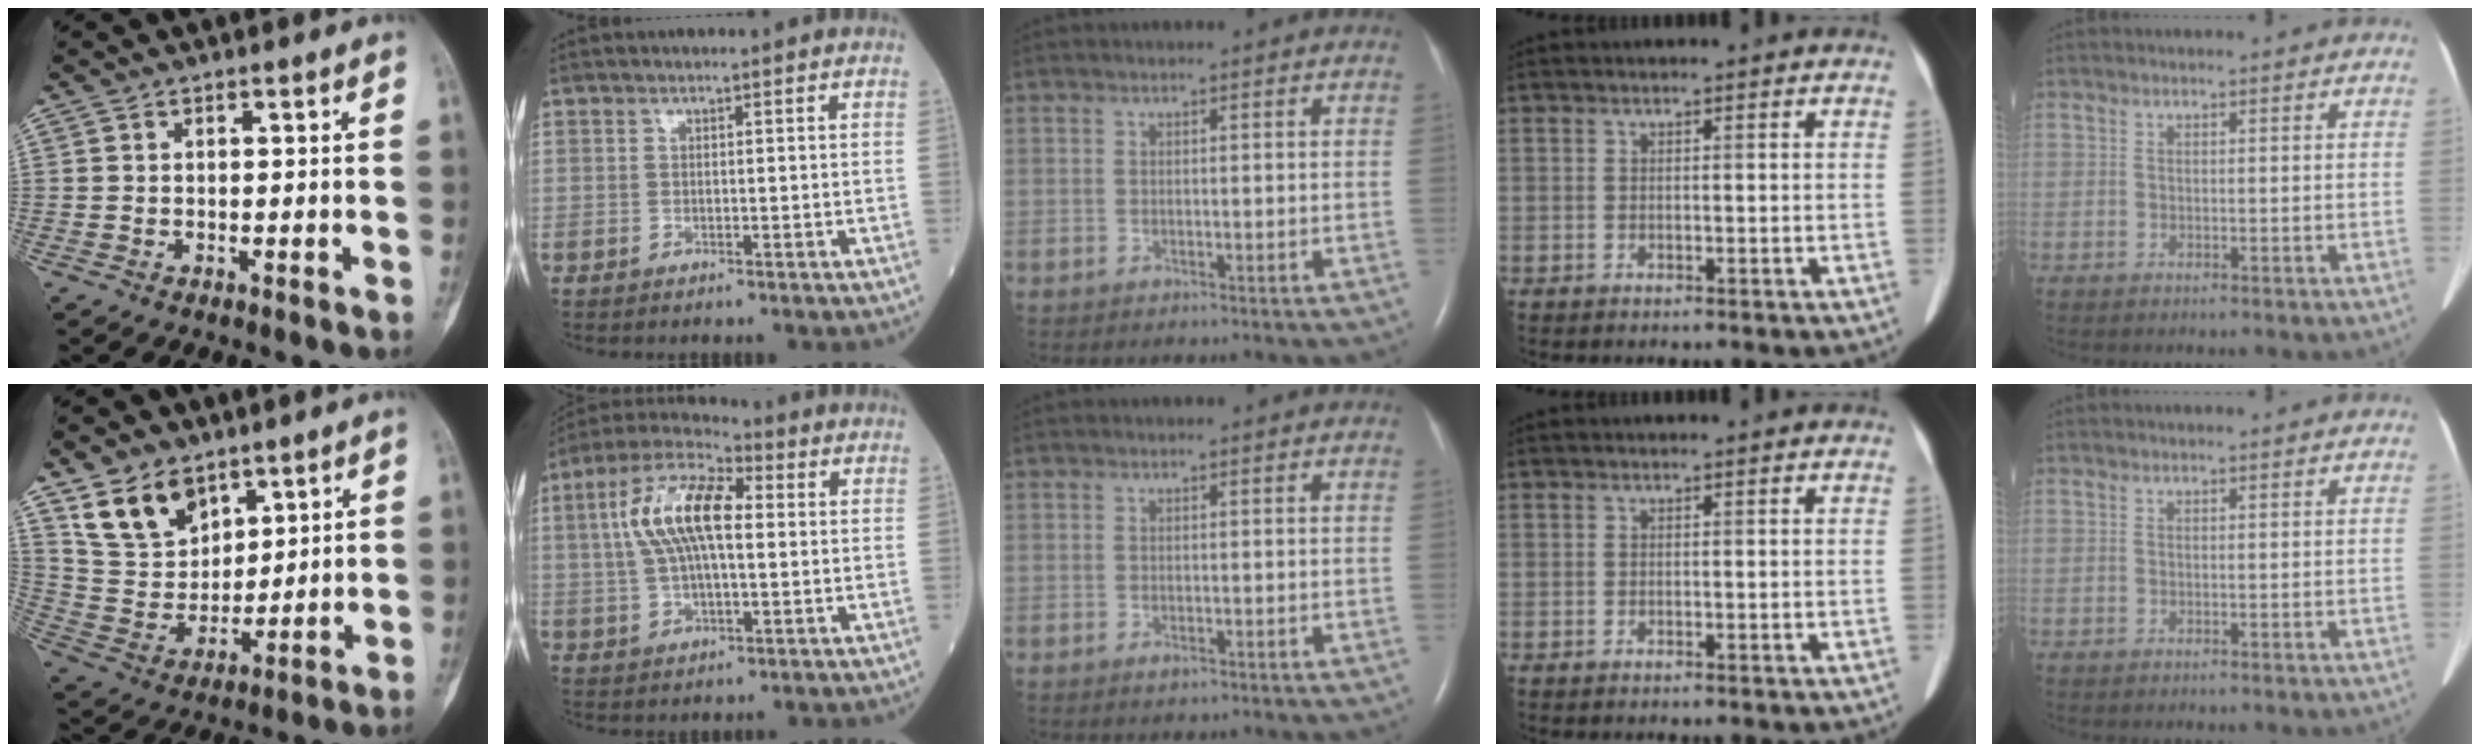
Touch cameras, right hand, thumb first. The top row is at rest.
{"thumb": {"total": 12.5, "force": [8.0, 8.0, 5.2], "torque": [-0.073, -0.040, 0.165]}, "index": {"total": 12.5, "force": [2.0, 4.5, 11.5], "torque": [-0.241, 0.028, 0.034]}, "middle": {"total": 0.8, "force": [-0.5, 0.3, 0.6], "torque": [-0.011, -0.001, -0.005]}}